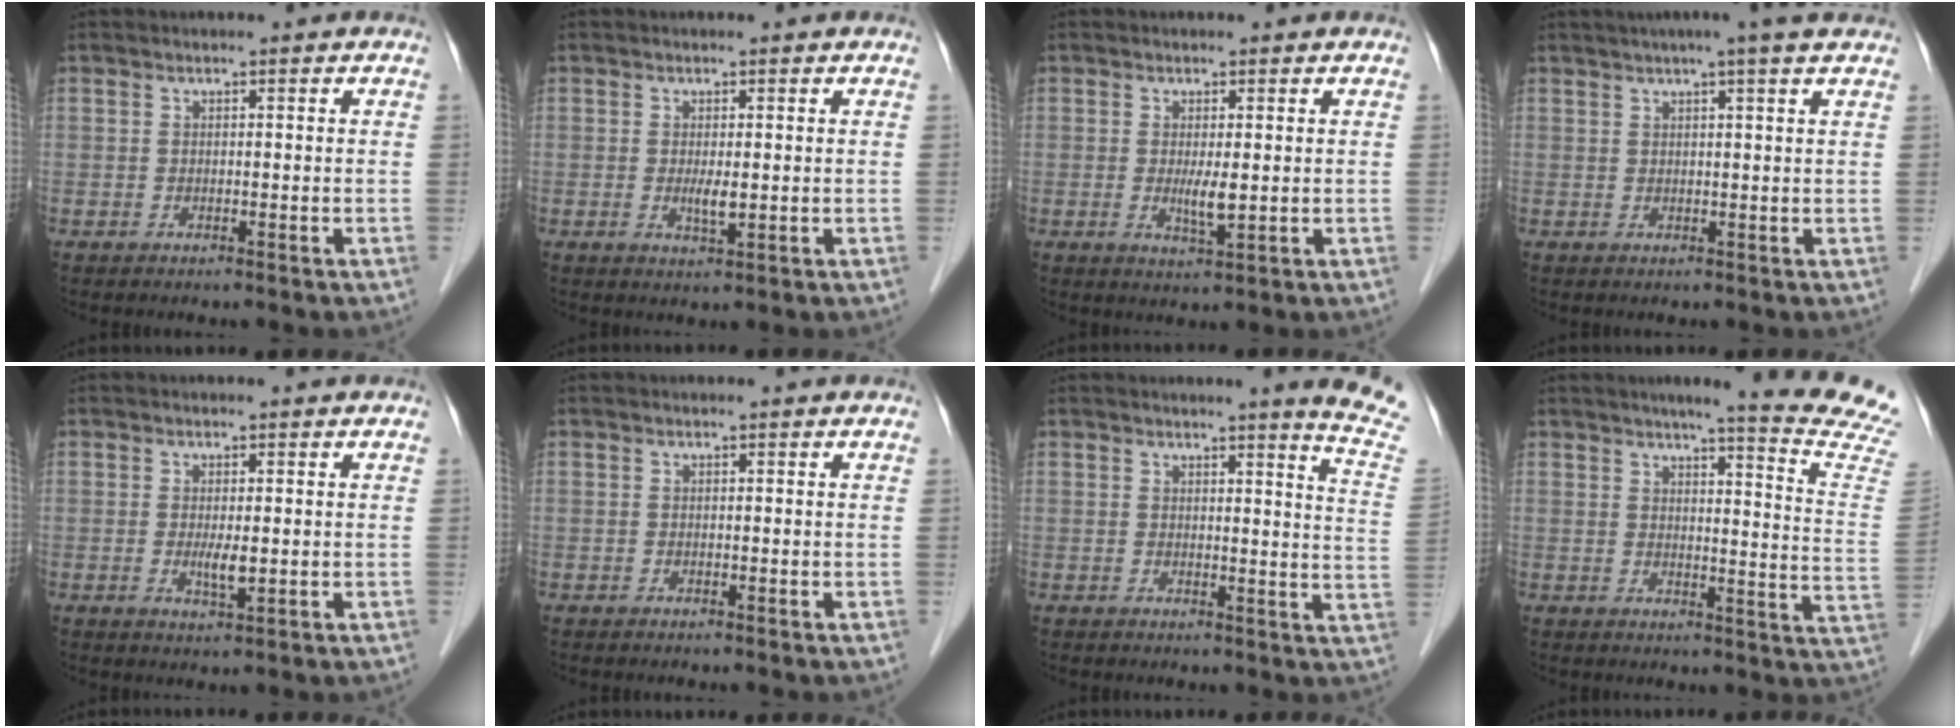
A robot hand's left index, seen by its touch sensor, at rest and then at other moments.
{"total": 2.2, "force": [0.0, 0.4, 2.1], "torque": [-0.043, -0.005, 0.004]}
{"total": 2.9, "force": [0.1, 0.4, 2.9], "torque": [-0.056, -0.007, 0.005]}
{"total": 7.4, "force": [5.8, -0.5, 4.6], "torque": [-0.068, 0.026, 0.071]}
{"total": 2.5, "force": [-0.1, 0.5, 2.4], "torque": [-0.048, -0.006, 0.003]}
{"total": 0.0}
{"total": 9.5, "force": [8.7, -1.5, 3.7], "torque": [-0.033, -0.080, 0.068]}
{"total": 16.0, "force": [14.1, -1.4, 7.5], "torque": [-0.096, -0.091, 0.145]}